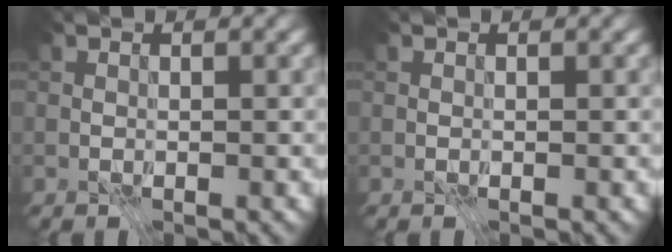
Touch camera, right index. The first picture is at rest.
{"total": 0.0}